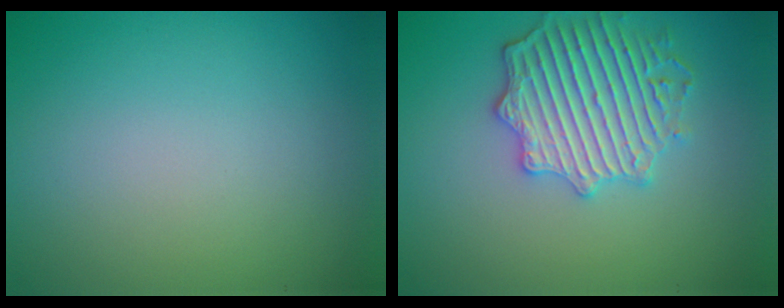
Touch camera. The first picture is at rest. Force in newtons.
{"total": 4.9, "press": 4.5, "slide": 1.8}